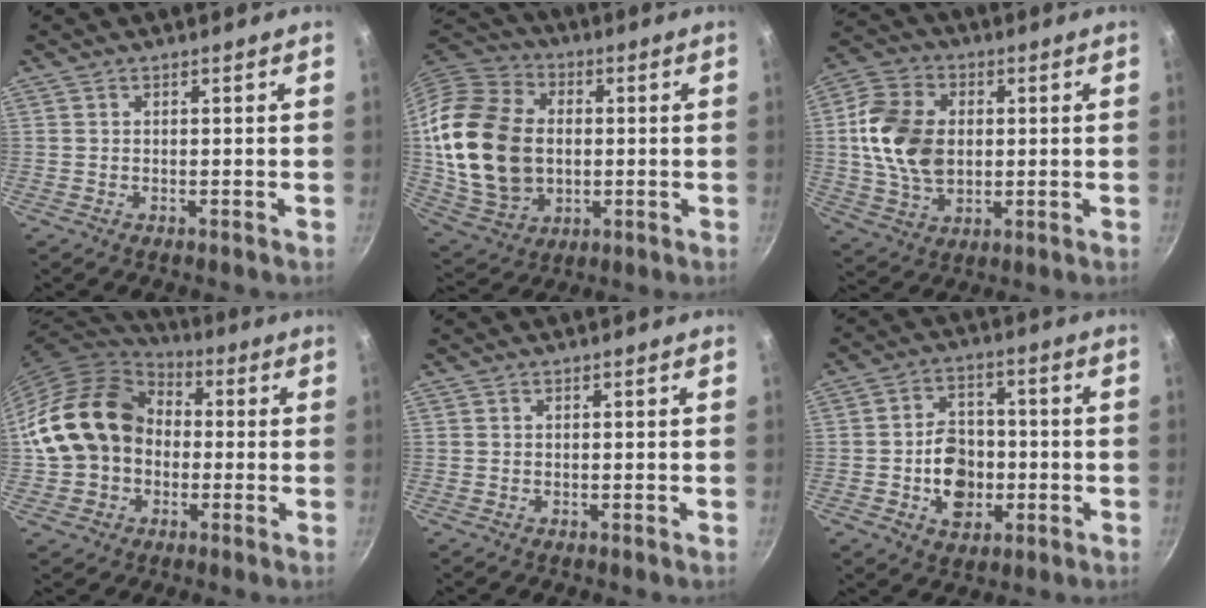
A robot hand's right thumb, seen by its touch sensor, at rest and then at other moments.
{"total": 22.1, "force": [0.5, 16.4, 14.8], "torque": [-0.269, 0.013, 0.020]}
{"total": 14.3, "force": [1.1, 10.2, 10.0], "torque": [-0.173, 0.004, 0.018]}
{"total": 17.3, "force": [-0.2, 14.1, 10.0], "torque": [-0.158, 0.044, -0.007]}
{"total": 0.0}
{"total": 10.6, "force": [-2.2, 8.0, 6.6], "torque": [-0.075, 0.021, -0.034]}